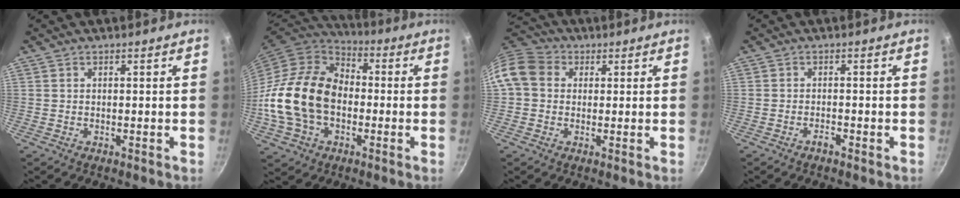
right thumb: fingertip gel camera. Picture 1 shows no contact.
{"total": 20.9, "force": [-2.5, 15.1, 14.3], "torque": [-0.246, 0.038, -0.051]}
{"total": 10.1, "force": [1.5, 8.5, 5.3], "torque": [-0.089, 0.023, 0.009]}
{"total": 1.3, "force": [-1.0, 0.3, 0.8], "torque": [-0.014, 0.012, -0.021]}